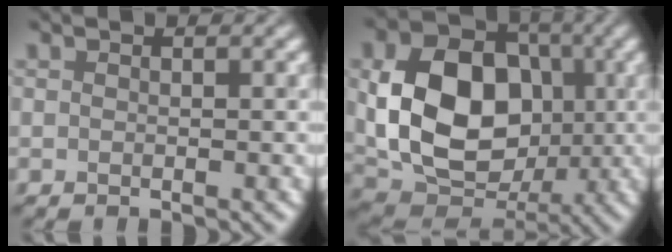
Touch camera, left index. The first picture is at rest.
{"total": 11.0, "force": [0.0, 8.3, 7.2], "torque": [-0.132, -0.006, 0.005]}